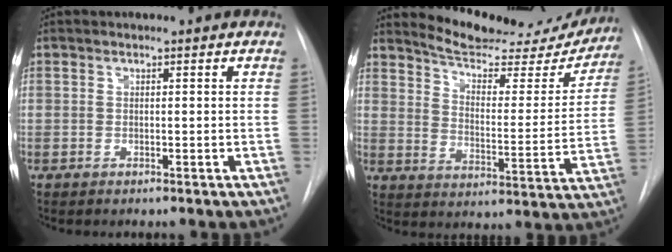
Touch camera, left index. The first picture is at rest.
{"total": 19.7, "force": [18.5, 4.0, 5.4], "torque": [-0.068, -0.051, 0.241]}